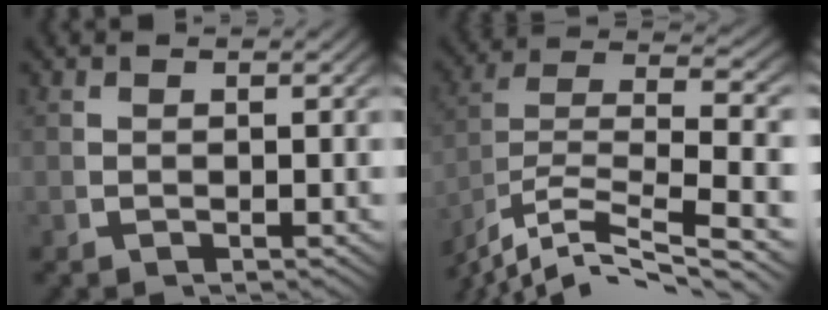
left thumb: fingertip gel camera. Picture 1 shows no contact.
{"total": 10.5, "force": [-2.2, 6.3, 8.2], "torque": [-0.190, -0.037, -0.015]}